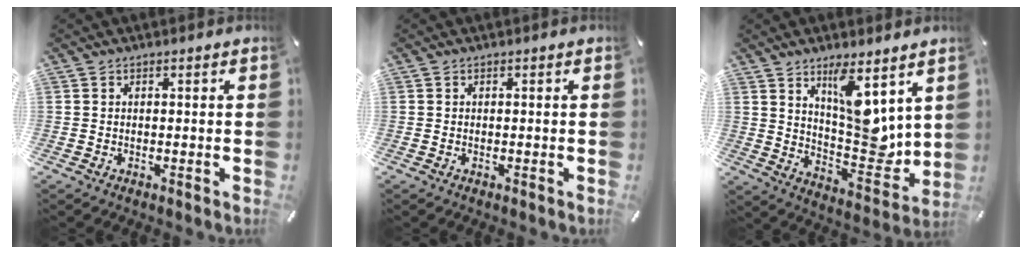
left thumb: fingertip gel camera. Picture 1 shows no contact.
{"total": 0.0}
{"total": 13.2, "force": [6.8, 5.9, 9.6], "torque": [-0.127, -0.062, 0.123]}